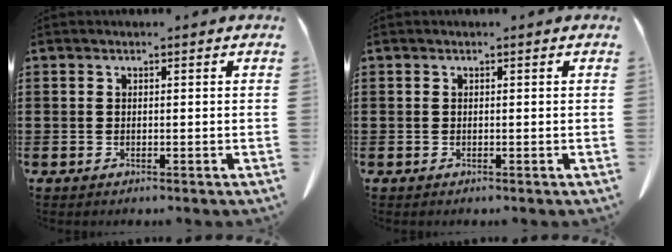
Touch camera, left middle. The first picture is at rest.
{"total": 0.0}